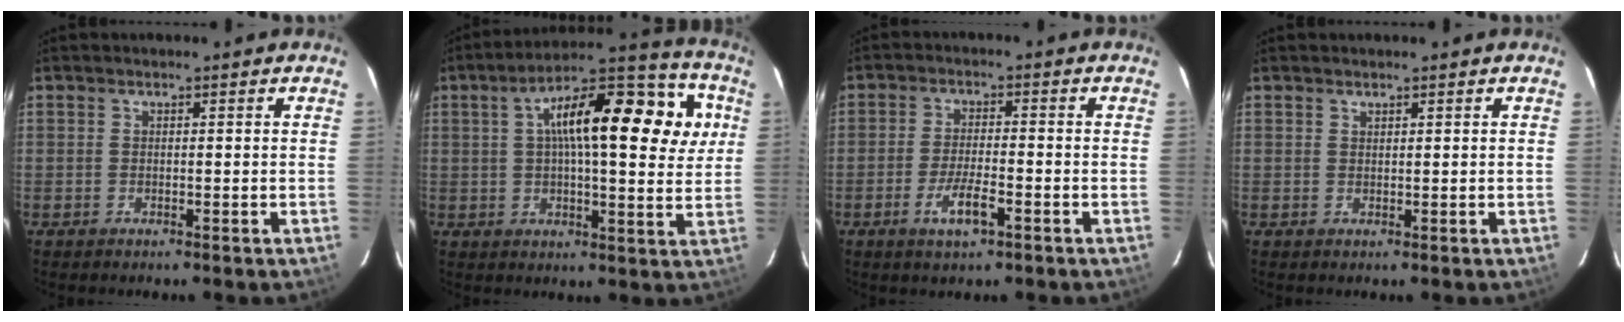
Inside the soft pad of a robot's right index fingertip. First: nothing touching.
{"total": 20.8, "force": [5.8, 7.1, 18.7], "torque": [-0.297, 0.038, 0.073]}
{"total": 5.8, "force": [-3.0, 1.3, 4.8], "torque": [-0.101, -0.007, -0.053]}
{"total": 0.6, "force": [0.6, 0.1, 0.0], "torque": [0.000, 0.001, 0.012]}